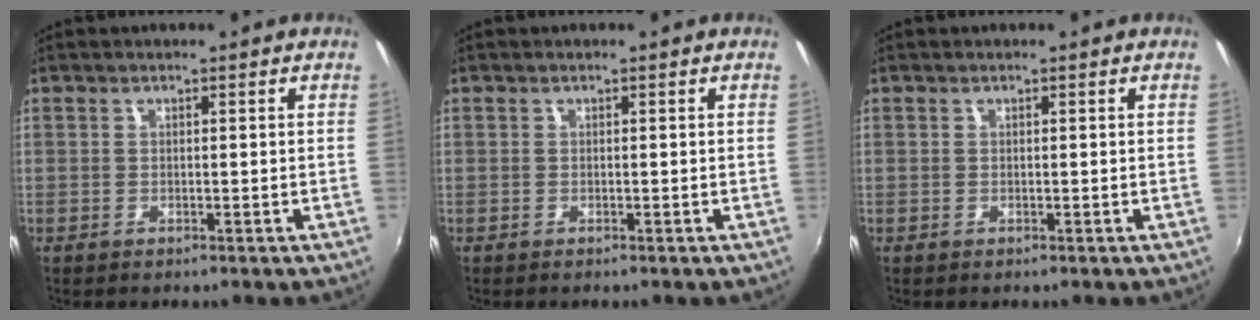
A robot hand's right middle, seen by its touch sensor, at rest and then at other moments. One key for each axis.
{"total": 0.0}
{"total": 0.0}